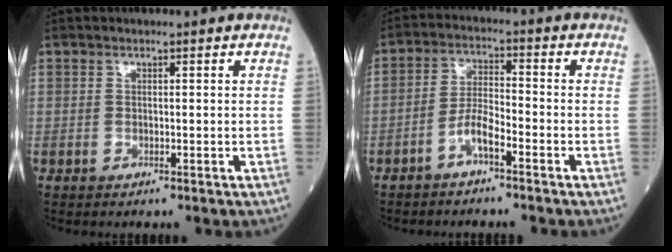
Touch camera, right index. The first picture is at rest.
{"total": 4.5, "force": [-2.8, 0.9, 3.5], "torque": [-0.066, 0.012, -0.054]}